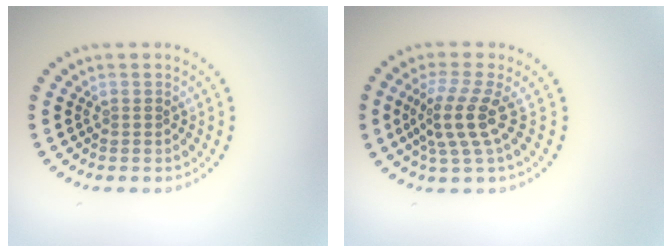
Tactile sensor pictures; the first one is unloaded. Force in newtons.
{"total": 3.6, "press": 2.6, "slide": 2.4}